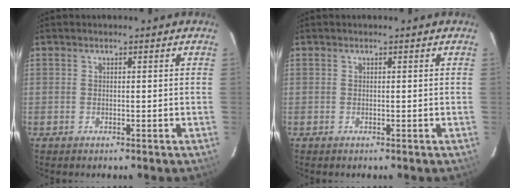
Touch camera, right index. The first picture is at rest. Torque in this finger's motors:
{"motor_torque": [0.00, 0.00, 0.02, 0.00]}